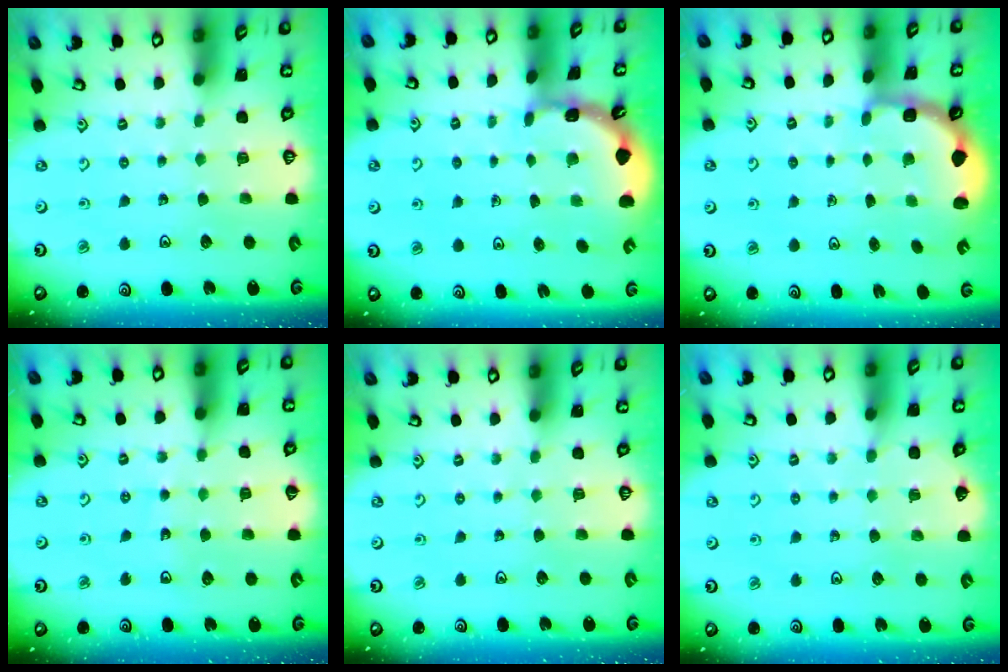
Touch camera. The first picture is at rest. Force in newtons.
{"total": 2.0, "press": 2.0, "slide": 0.1}
{"total": 3.0, "press": 2.0, "slide": 2.2}
{"total": 5.3, "press": 4.9, "slide": 2.0}
{"total": 0.0}
{"total": 5.2, "press": 5.2, "slide": 0.5}